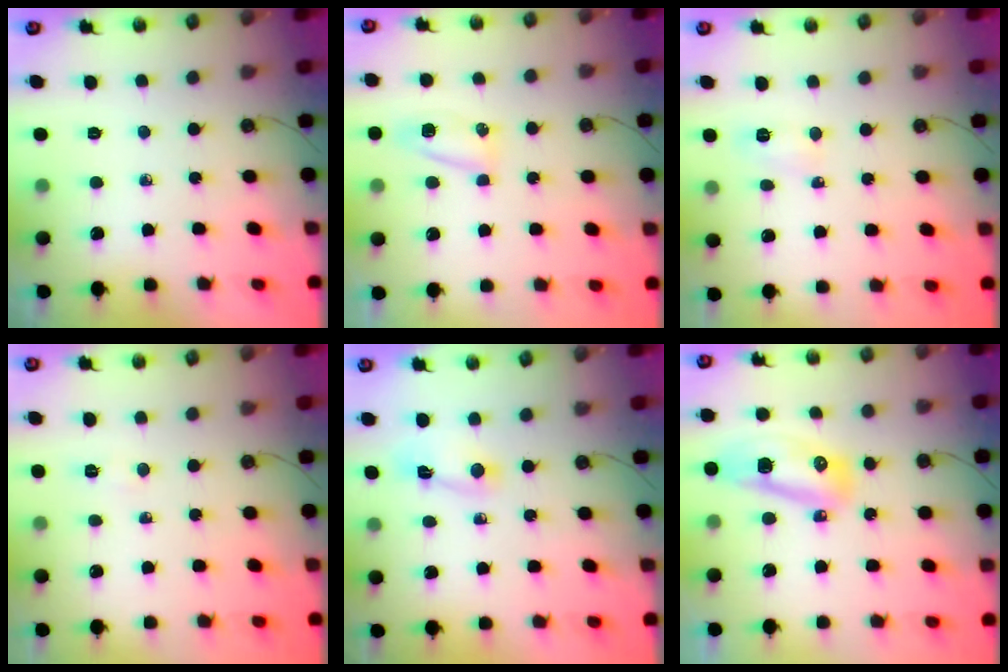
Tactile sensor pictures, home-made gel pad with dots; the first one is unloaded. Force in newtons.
{"total": 5.6, "press": 5.6, "slide": 0.6}
{"total": 4.7, "press": 4.4, "slide": 1.5}
{"total": 2.8, "press": 2.8, "slide": 0.5}
{"total": 2.5, "press": 2.5, "slide": 0.3}
{"total": 12.3, "press": 11.8, "slide": 3.7}